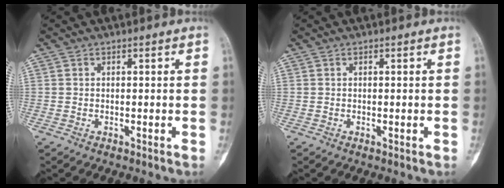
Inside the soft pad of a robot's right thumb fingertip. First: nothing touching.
{"total": 0.5, "force": [-0.1, 0.2, 0.5], "torque": [-0.008, -0.002, 0.001]}